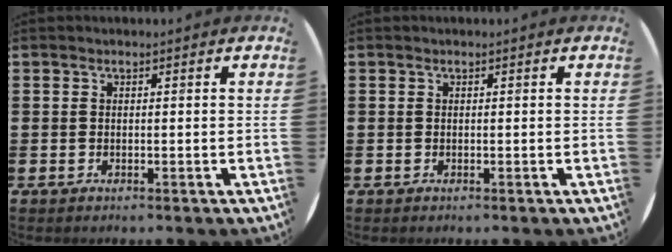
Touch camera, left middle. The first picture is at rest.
{"total": 0.0}